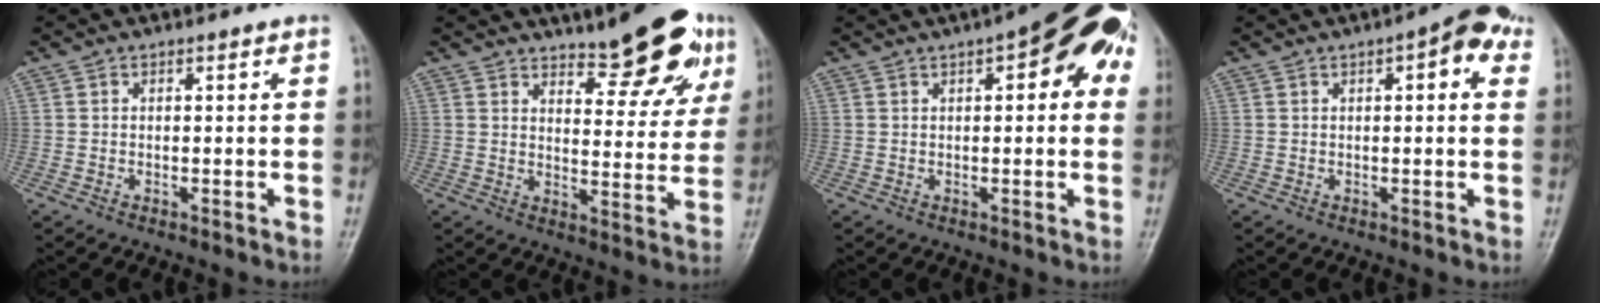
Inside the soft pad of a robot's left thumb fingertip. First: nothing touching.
{"total": 13.3, "force": [9.2, 4.6, 8.5], "torque": [-0.074, -0.049, 0.130]}
{"total": 15.0, "force": [5.6, 5.7, 12.7], "torque": [-0.136, 0.017, 0.060]}
{"total": 7.3, "force": [3.2, 2.7, 6.0], "torque": [-0.061, 0.009, 0.033]}